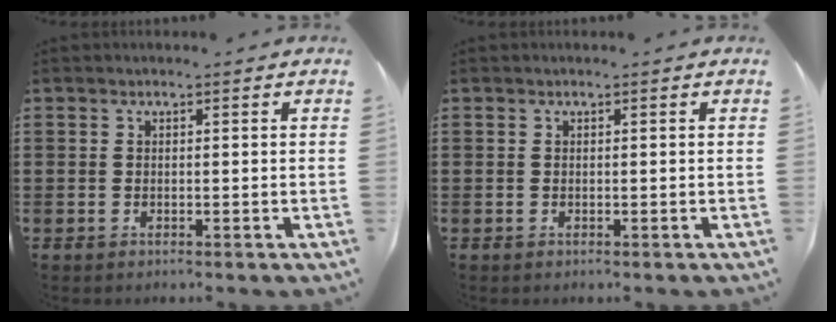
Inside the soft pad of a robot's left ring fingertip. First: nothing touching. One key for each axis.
{"total": 0.0}